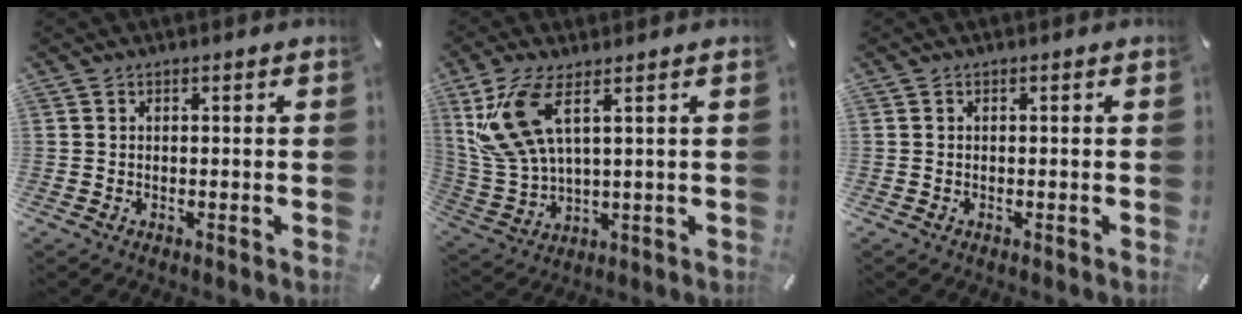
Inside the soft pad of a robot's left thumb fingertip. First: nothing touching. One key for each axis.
{"total": 12.3, "fx": 5.9, "fy": 5.0, "fz": 9.5, "tx": -0.228, "ty": -0.016, "tz": 0.108}
{"total": 0.0}